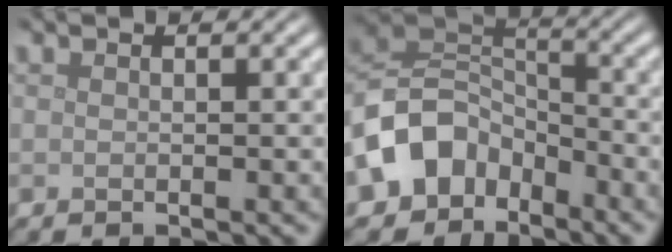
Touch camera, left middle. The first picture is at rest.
{"total": 7.4, "force": [-4.0, 5.5, 2.9], "torque": [-0.046, 0.006, -0.090]}